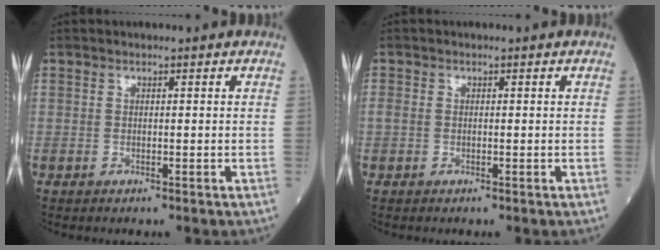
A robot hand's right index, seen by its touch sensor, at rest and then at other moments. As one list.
[{"total": 1.2, "force": [-0.2, 0.4, 1.1], "torque": [-0.034, 0.006, -0.003]}]